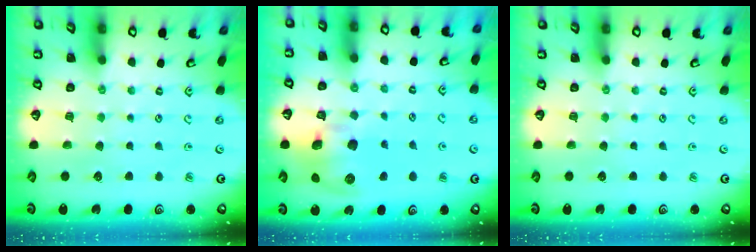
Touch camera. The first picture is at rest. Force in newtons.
{"total": 12.6, "press": 12.4, "slide": 2.1}
{"total": 0.0}